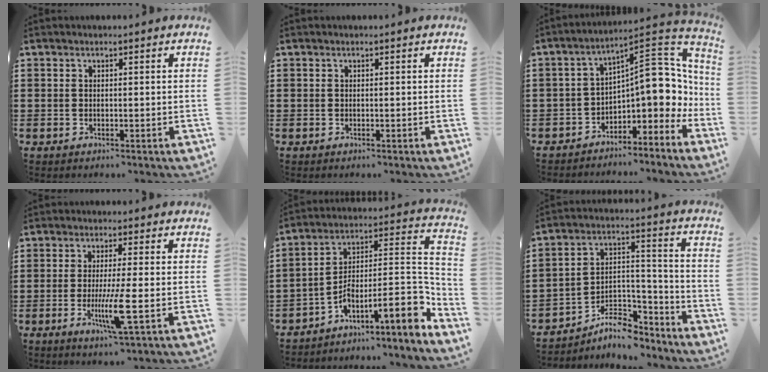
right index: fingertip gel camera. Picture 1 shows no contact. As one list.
[{"total": 0.0}, {"total": 10.8, "force": [-0.5, 5.2, 9.5], "torque": [-0.122, -0.015, -0.017]}, {"total": 7.0, "force": [-1.7, 0.1, 6.8], "torque": [-0.135, -0.025, -0.035]}, {"total": 10.6, "force": [-5.4, 2.3, 8.8], "torque": [-0.131, -0.022, -0.104]}, {"total": 8.2, "force": [-7.1, 3.0, 3.0], "torque": [-0.047, 0.021, -0.131]}]